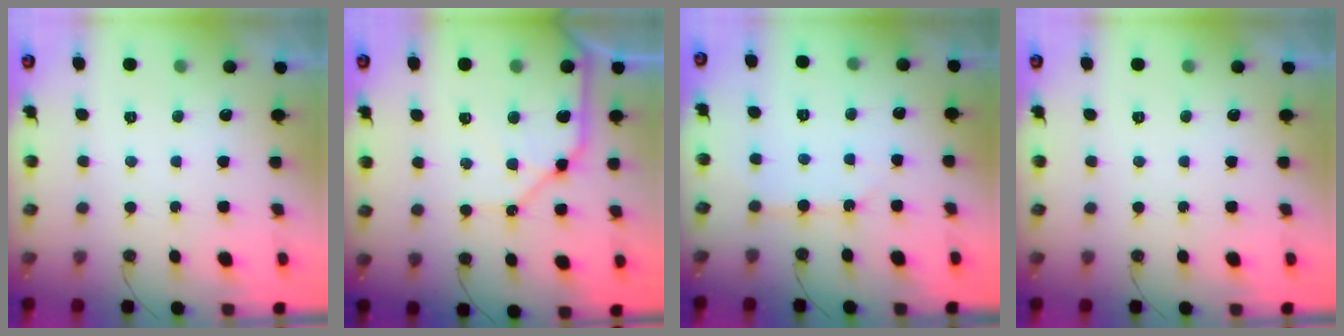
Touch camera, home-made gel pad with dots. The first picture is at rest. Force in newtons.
{"total": 13.3, "press": 13.2, "slide": 1.6}
{"total": 5.6, "press": 5.5, "slide": 0.5}
{"total": 0.0}